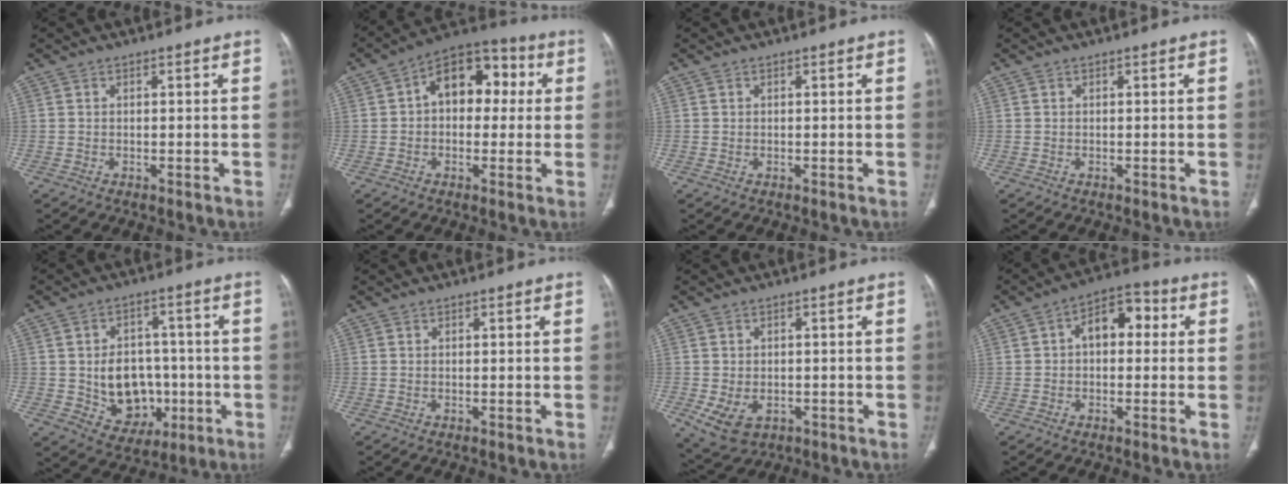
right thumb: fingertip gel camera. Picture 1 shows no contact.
{"total": 13.0, "force": [2.1, 8.5, 9.6], "torque": [-0.101, 0.035, 0.019]}
{"total": 0.0}
{"total": 0.0}
{"total": 12.4, "force": [-1.8, 9.8, 7.4], "torque": [-0.070, 0.016, -0.008]}
{"total": 0.0}
{"total": 6.8, "force": [-2.1, 4.8, 4.3], "torque": [-0.078, 0.003, -0.019]}
{"total": 8.4, "force": [1.1, 5.3, 6.4], "torque": [-0.069, 0.030, 0.006]}